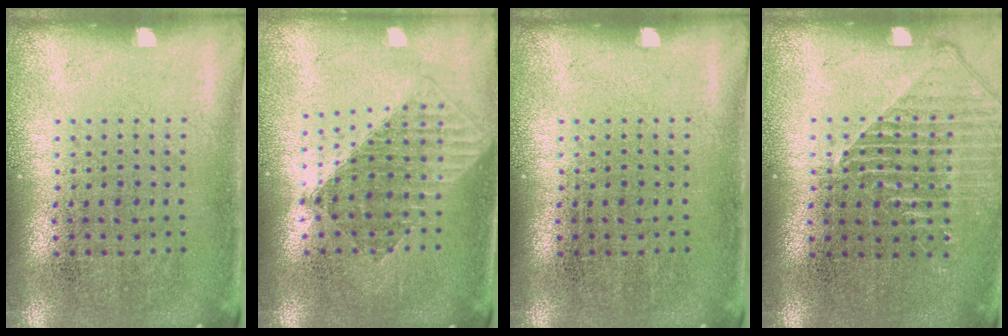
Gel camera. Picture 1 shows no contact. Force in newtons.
{"total": 1.5, "press": 1.3, "slide": 0.8}
{"total": 0.0}
{"total": 1.3, "press": 1.3, "slide": 0.4}